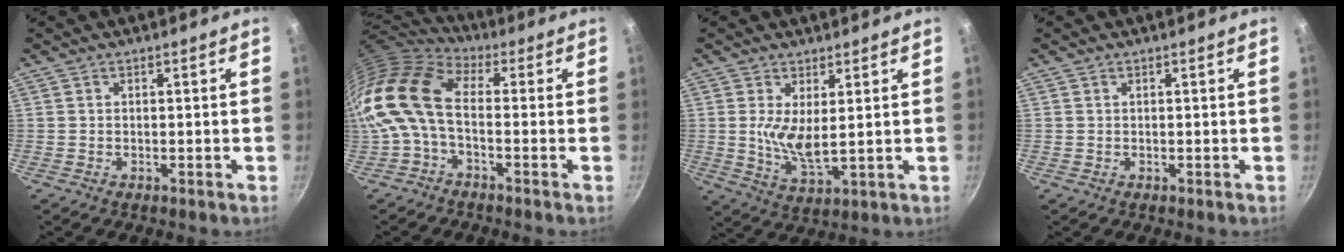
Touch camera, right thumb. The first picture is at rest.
{"total": 14.2, "force": [-1.4, 7.7, 11.8], "torque": [-0.244, 0.021, -0.047]}
{"total": 7.1, "force": [1.5, 2.6, 6.4], "torque": [-0.122, -0.024, 0.035]}
{"total": 0.0}